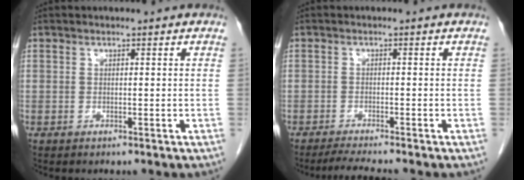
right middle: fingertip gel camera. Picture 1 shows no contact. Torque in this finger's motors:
{"motor_torque": [-0.02, 0.03, 0.00, 0.00]}